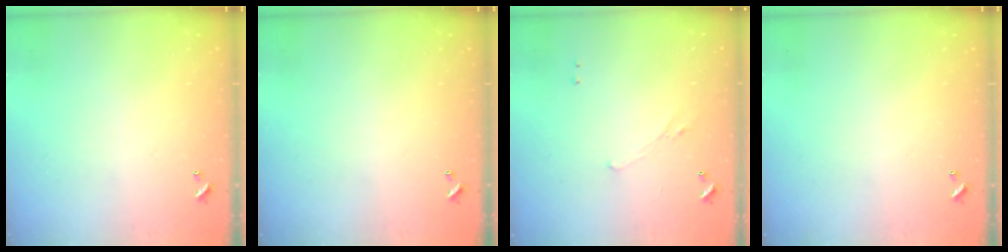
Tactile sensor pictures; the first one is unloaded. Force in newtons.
{"total": 0.0}
{"total": 1.2, "press": 0.9, "slide": 0.8}
{"total": 0.0}